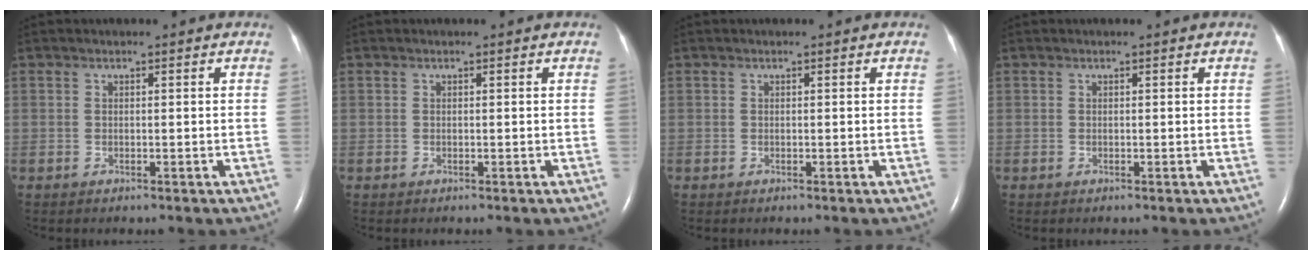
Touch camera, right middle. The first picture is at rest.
{"total": 0.0}
{"total": 0.0}
{"total": 0.0}